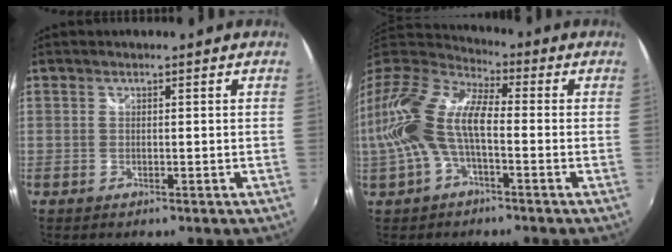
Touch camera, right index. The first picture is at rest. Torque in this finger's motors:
{"motor_torque": [0.65, -0.14, 0.99, 0.21]}